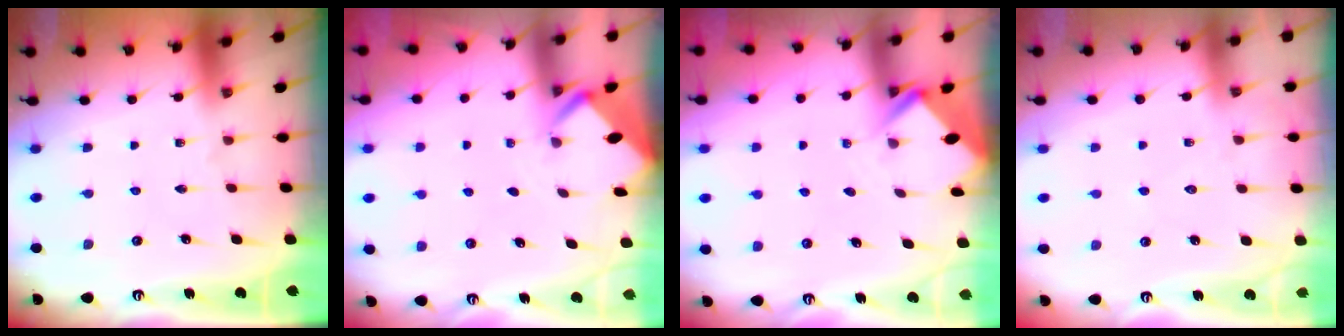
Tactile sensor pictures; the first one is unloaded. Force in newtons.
{"total": 2.0, "press": 2.0, "slide": 0.2}
{"total": 2.5, "press": 2.5, "slide": 0.2}
{"total": 5.0, "press": 4.9, "slide": 0.5}